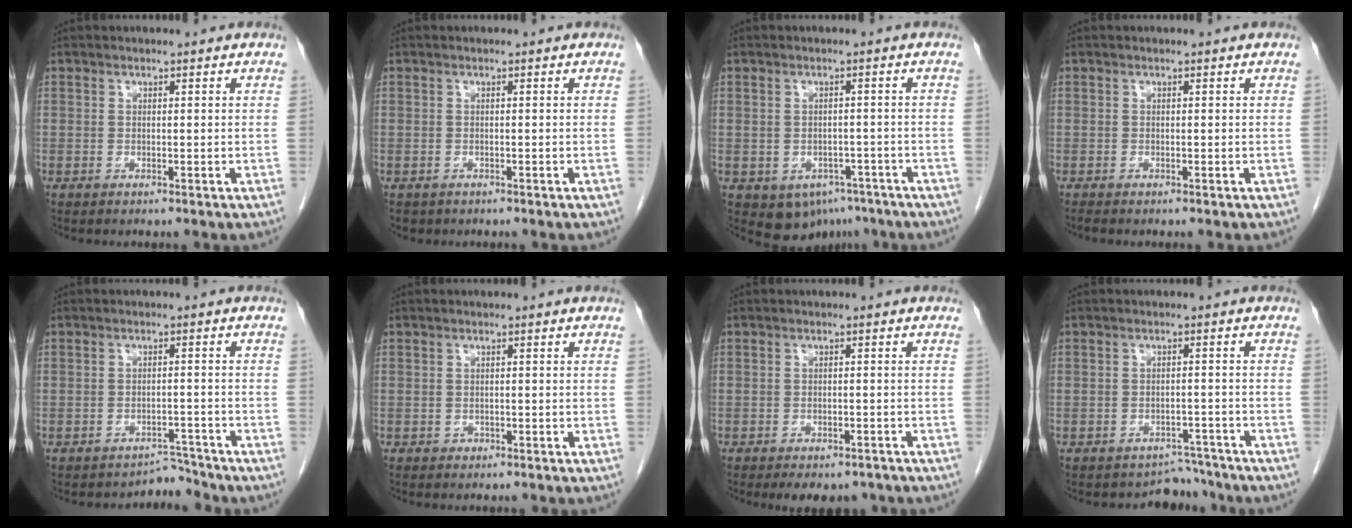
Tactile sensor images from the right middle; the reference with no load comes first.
{"total": 1.5, "force": [-1.1, 1.0, 0.2], "torque": [-0.014, 0.000, -0.014]}
{"total": 6.4, "force": [-3.7, 4.8, 2.2], "torque": [-0.023, 0.007, -0.041]}
{"total": 0.7, "force": [-0.6, 0.0, 0.2], "torque": [-0.008, -0.002, -0.011]}
{"total": 3.0, "force": [-2.8, 0.4, -1.1], "torque": [0.021, 0.006, -0.038]}
{"total": 0.5, "force": [-0.3, 0.4, 0.1], "torque": [-0.007, 0.002, -0.005]}
{"total": 4.2, "force": [-3.2, 2.5, 1.0], "torque": [-0.002, 0.008, -0.037]}
{"total": 3.6, "force": [-3.2, 1.3, -1.0], "torque": [0.014, 0.017, -0.043]}